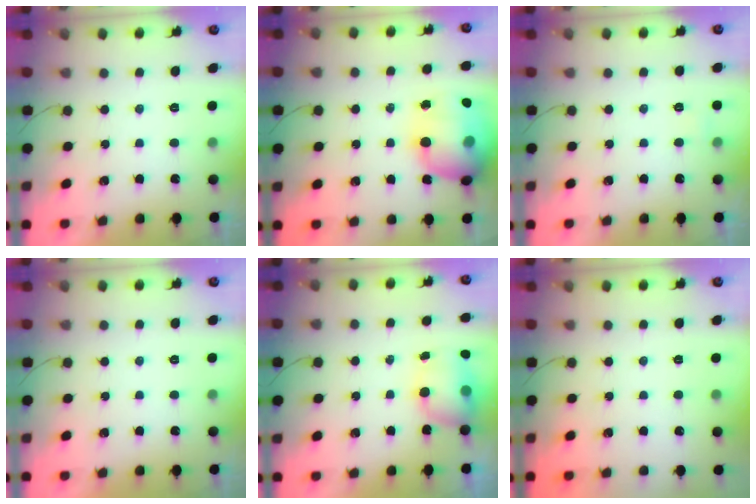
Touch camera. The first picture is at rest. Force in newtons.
{"total": 22.1, "press": 21.7, "slide": 3.9}
{"total": 7.0, "press": 1.7, "slide": 6.8}
{"total": 0.0}
{"total": 8.0, "press": 8.0, "slide": 0.5}
{"total": 0.0}